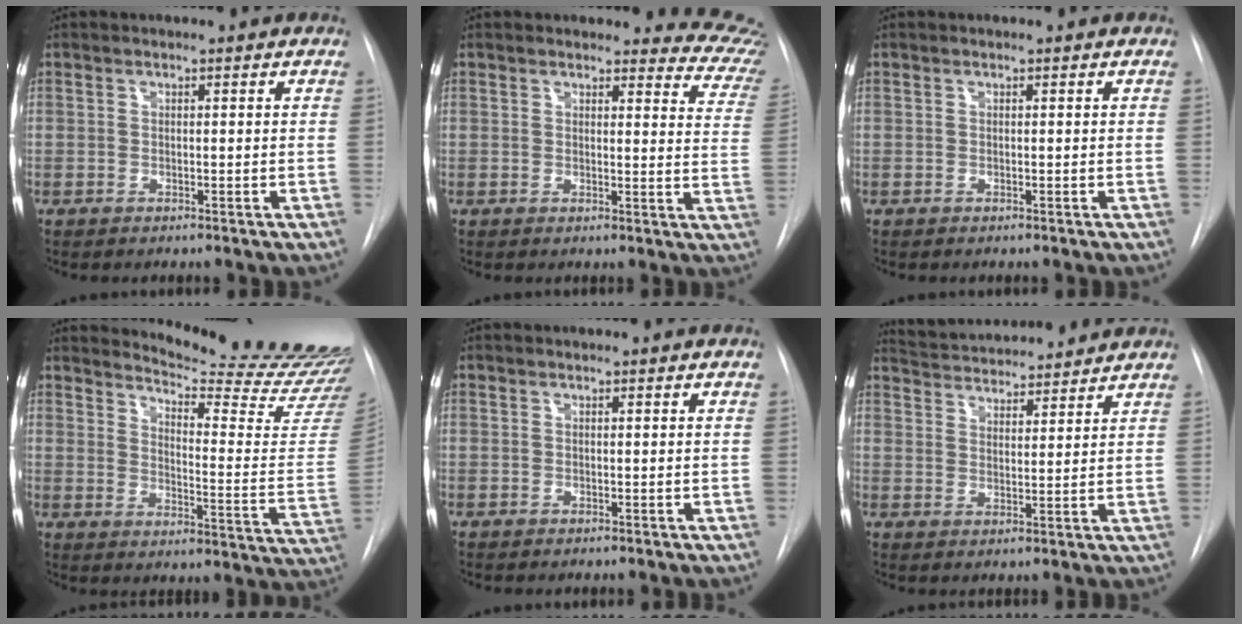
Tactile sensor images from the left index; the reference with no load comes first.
{"total": 10.8, "force": [10.6, 2.1, 0.3], "torque": [0.041, -0.086, 0.071]}
{"total": 0.0}
{"total": 21.9, "force": [21.2, -0.1, 5.7], "torque": [-0.086, -0.156, 0.248]}
{"total": 0.0}
{"total": 13.7, "force": [13.0, 2.1, 3.8], "torque": [-0.064, 0.026, 0.196]}